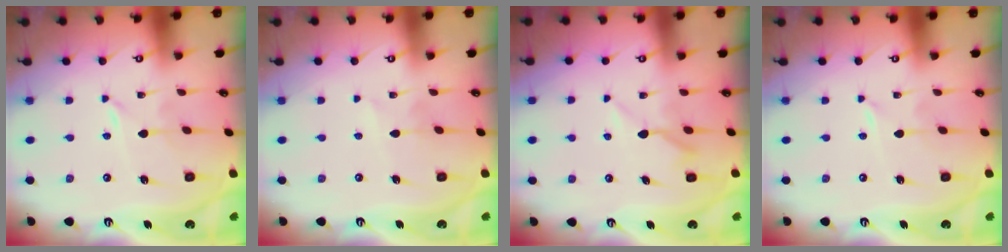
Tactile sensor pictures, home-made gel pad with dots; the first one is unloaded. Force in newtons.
{"total": 2.7, "press": 2.7, "slide": 0.2}
{"total": 5.3, "press": 5.2, "slide": 0.9}
{"total": 0.0}